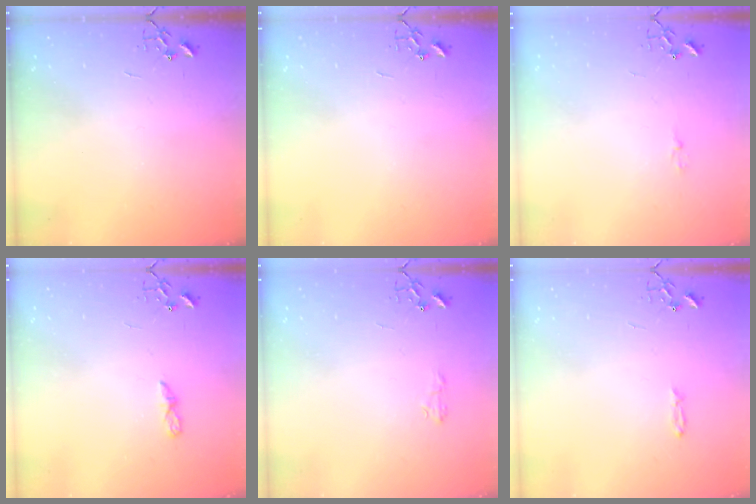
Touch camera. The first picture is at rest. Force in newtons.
{"total": 0.0}
{"total": 3.4, "press": 3.4, "slide": 0.5}
{"total": 5.5, "press": 5.4, "slide": 0.4}
{"total": 5.2, "press": 5.2, "slide": 0.7}
{"total": 3.6, "press": 3.6, "slide": 0.4}